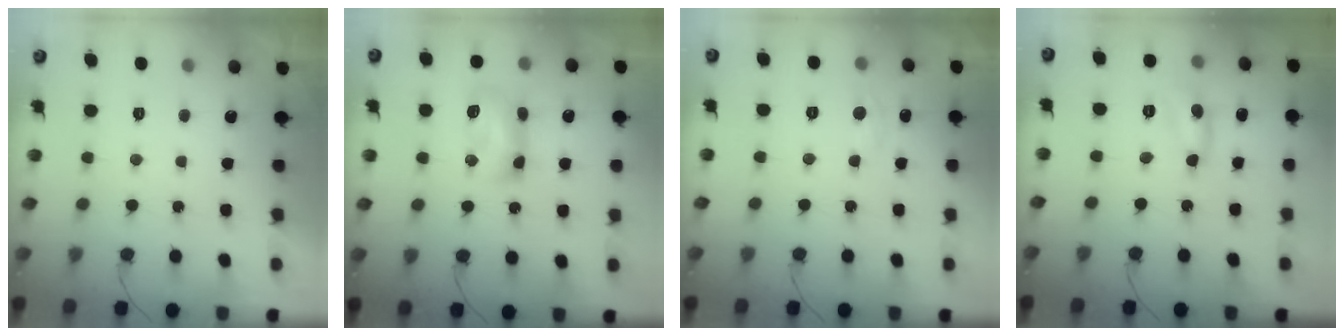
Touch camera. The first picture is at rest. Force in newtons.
{"total": 9.5, "press": 9.5, "slide": 0.6}
{"total": 3.7, "press": 3.6, "slide": 0.6}
{"total": 4.2, "press": 4.2, "slide": 0.3}